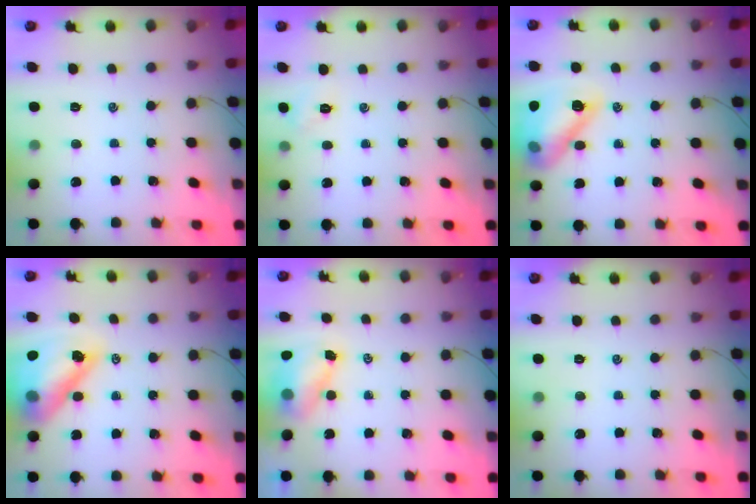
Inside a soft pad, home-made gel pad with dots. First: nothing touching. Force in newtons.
{"total": 2.2, "press": 2.2, "slide": 0.6}
{"total": 15.0, "press": 14.9, "slide": 1.3}
{"total": 16.7, "press": 16.0, "slide": 4.8}
{"total": 5.7, "press": 5.7, "slide": 0.7}
{"total": 0.0}